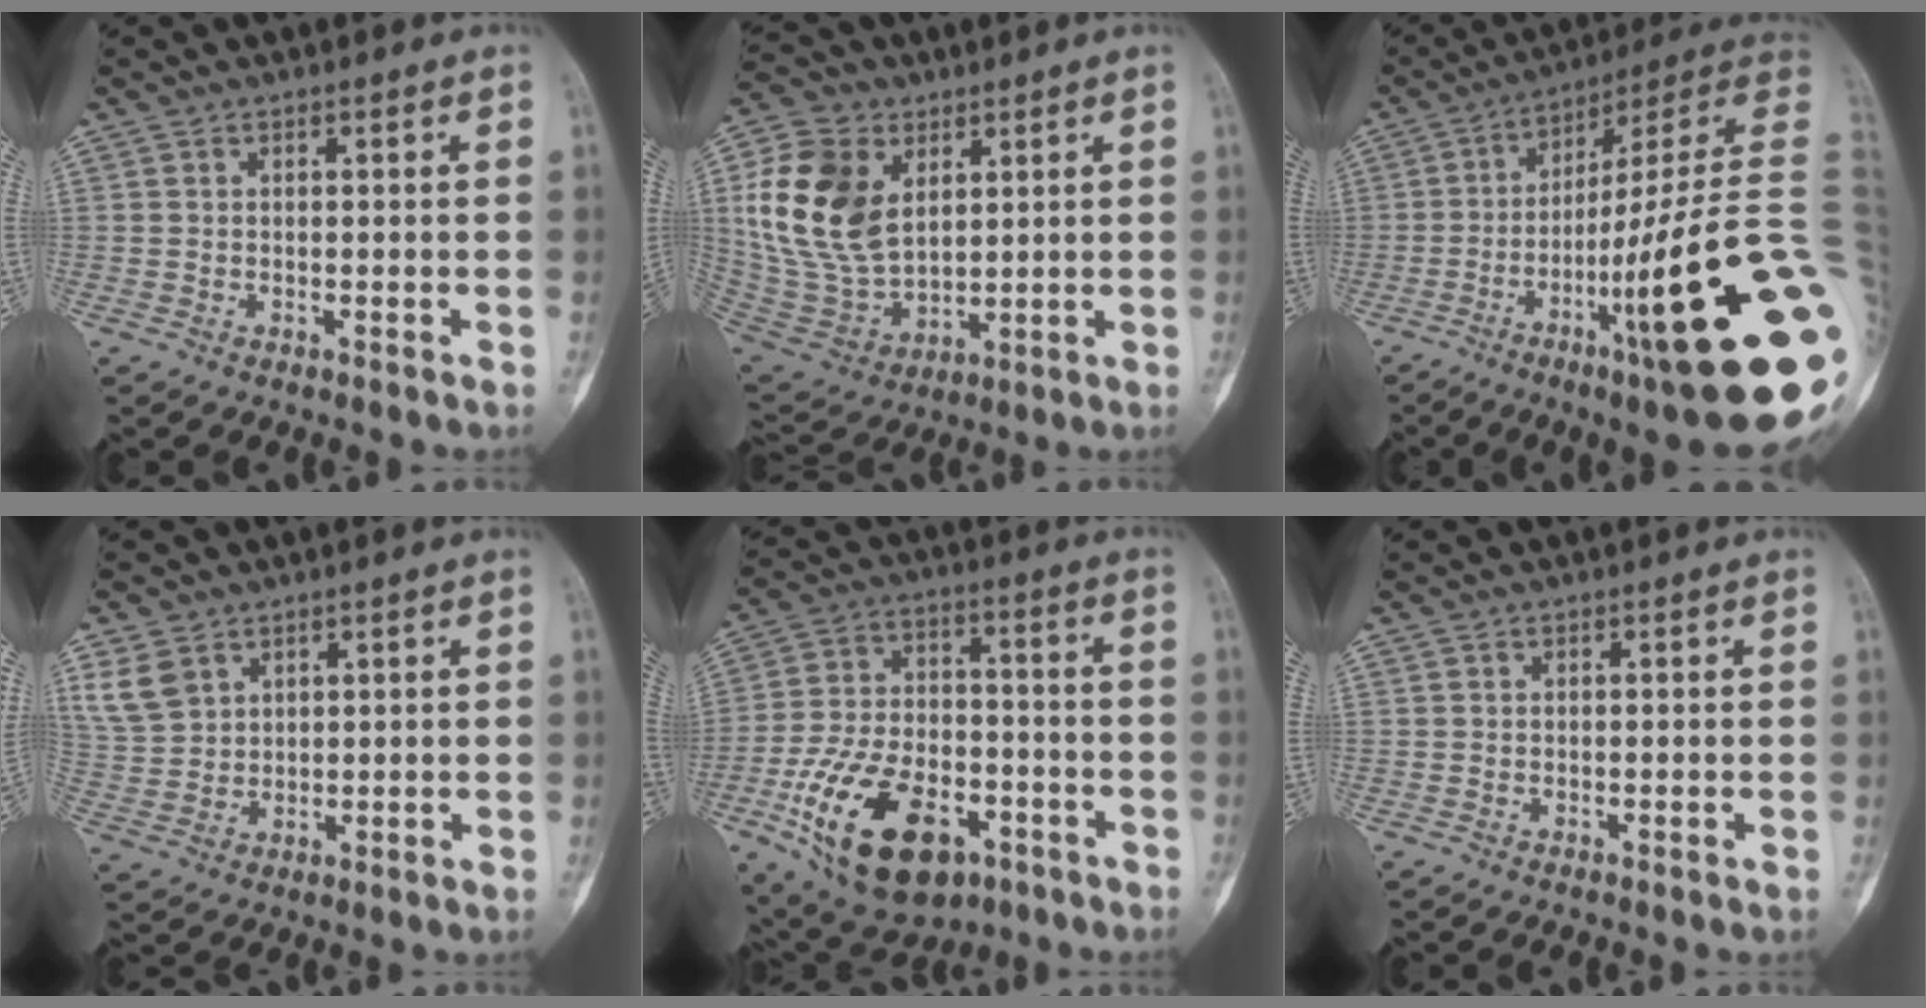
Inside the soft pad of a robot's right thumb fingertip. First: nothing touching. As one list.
[{"total": 17.7, "force": [4.5, 11.9, 12.3], "torque": [-0.230, -0.014, 0.096]}, {"total": 30.3, "force": [-6.7, 3.9, 29.3], "torque": [-0.349, 0.018, -0.109]}, {"total": 6.7, "force": [3.7, 4.8, 2.8], "torque": [-0.044, -0.008, 0.086]}, {"total": 21.4, "force": [-9.1, 12.4, 14.8], "torque": [-0.247, 0.039, -0.140]}, {"total": 0.0}]